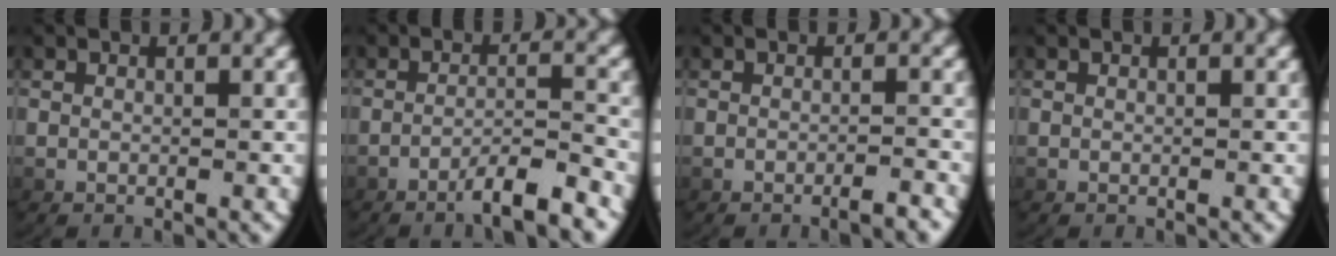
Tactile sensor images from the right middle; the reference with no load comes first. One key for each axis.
{"total": 3.8, "fx": -2.9, "fy": 0.2, "fz": 2.4, "tx": -0.040, "ty": 0.002, "tz": -0.049}
{"total": 1.5, "fx": -1.4, "fy": -0.2, "fz": 0.6, "tx": -0.006, "ty": 0.007, "tz": -0.025}
{"total": 0.0}